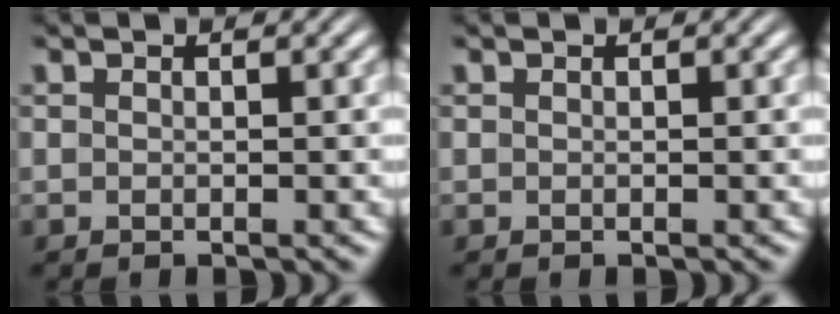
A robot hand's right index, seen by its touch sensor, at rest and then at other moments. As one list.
[{"total": 0.0}]